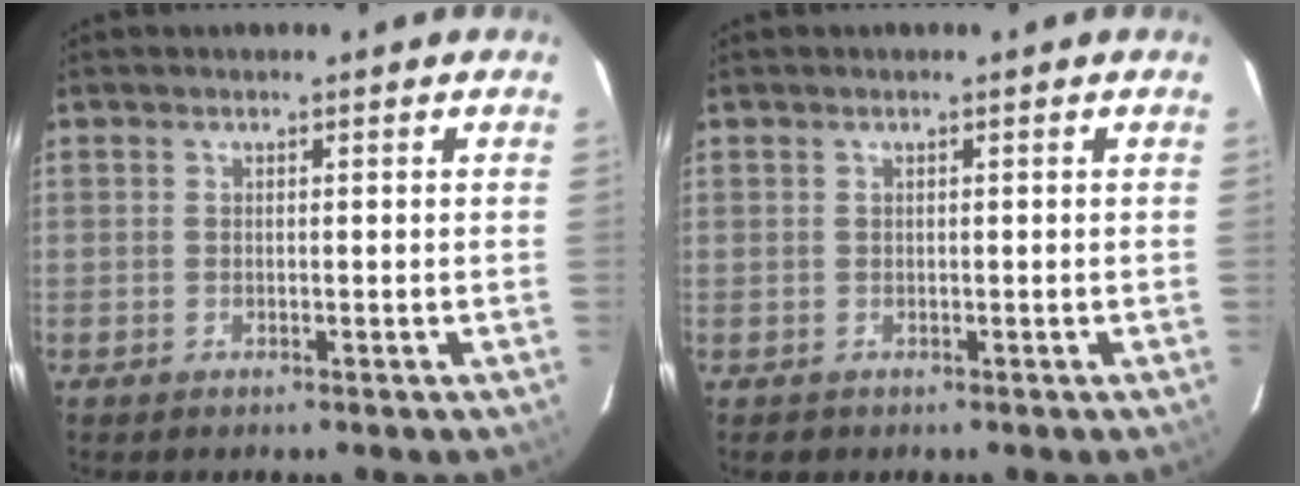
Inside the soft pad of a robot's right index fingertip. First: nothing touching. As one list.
[{"total": 1.1, "force": [-0.2, 1.1, 0.0], "torque": [0.000, 0.003, 0.002]}]